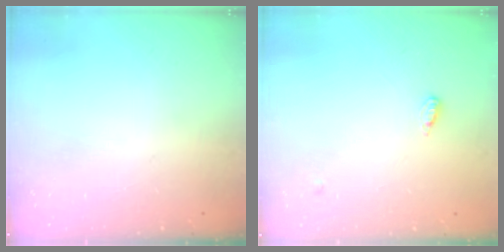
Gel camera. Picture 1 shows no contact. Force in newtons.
{"total": 4.0, "press": 3.9, "slide": 0.7}